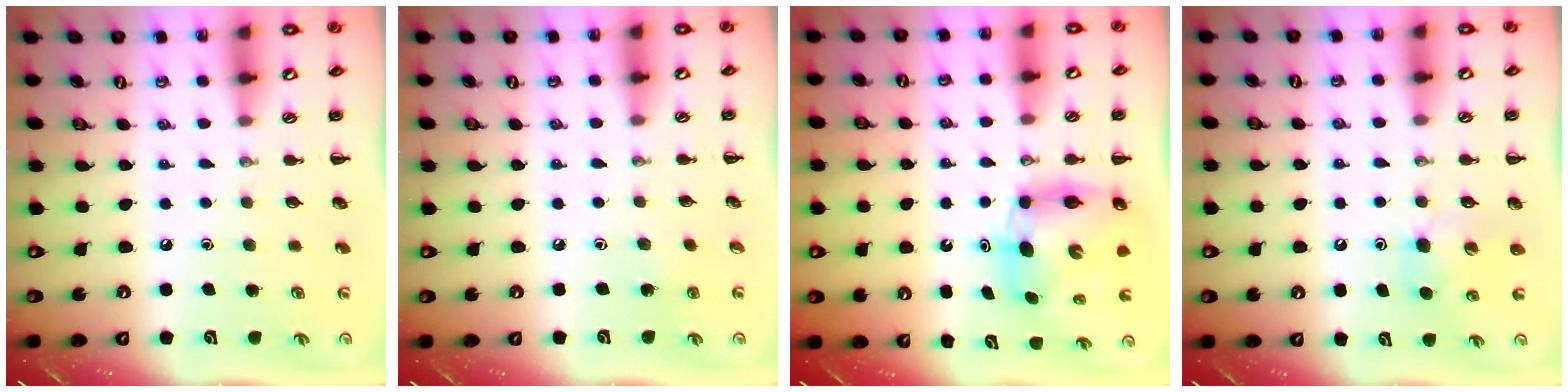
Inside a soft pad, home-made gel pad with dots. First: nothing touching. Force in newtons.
{"total": 3.9, "press": 3.7, "slide": 1.0}
{"total": 7.7, "press": 7.3, "slide": 2.3}
{"total": 5.3, "press": 5.1, "slide": 1.3}